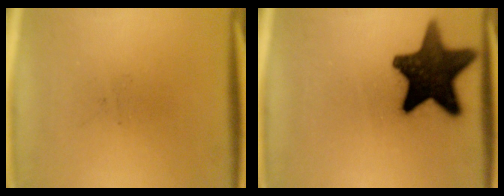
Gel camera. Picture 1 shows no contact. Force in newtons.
{"total": 16.5}